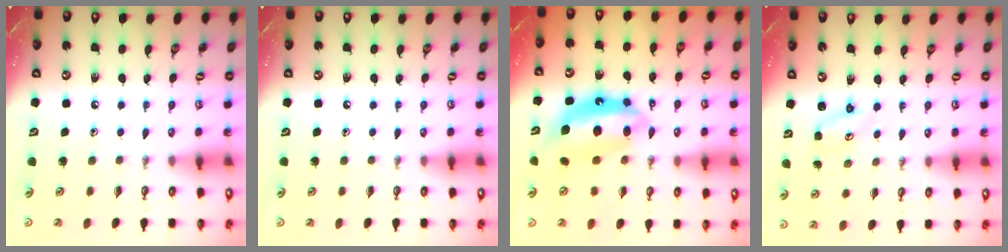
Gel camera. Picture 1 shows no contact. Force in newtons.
{"total": 0.0}
{"total": 12.2, "press": 12.1, "slide": 1.3}
{"total": 2.3, "press": 2.3, "slide": 0.2}